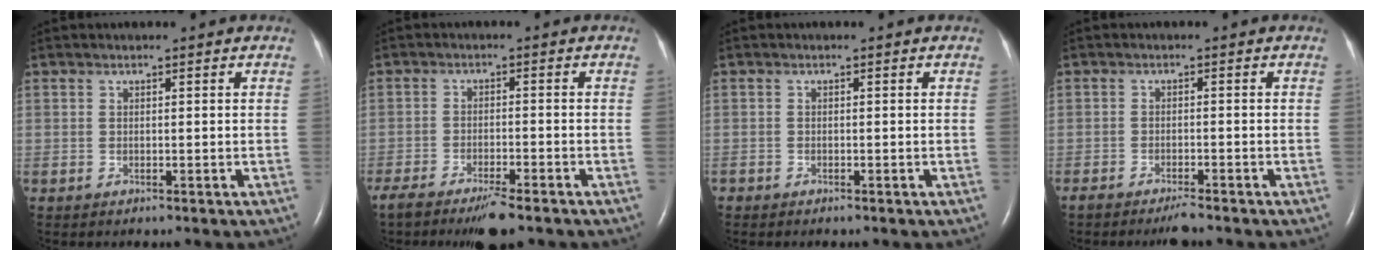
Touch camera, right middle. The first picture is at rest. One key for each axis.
{"total": 8.0, "fx": -6.3, "fy": 1.1, "fz": 4.9, "tx": -0.079, "ty": -0.017, "tz": -0.097}
{"total": 0.6, "fx": -0.5, "fy": 0.3, "fz": 0.0, "tx": -0.006, "ty": 0.002, "tz": -0.011}
{"total": 3.1, "fx": -2.7, "fy": 0.3, "fz": 1.5, "tx": -0.028, "ty": -0.006, "tz": -0.041}